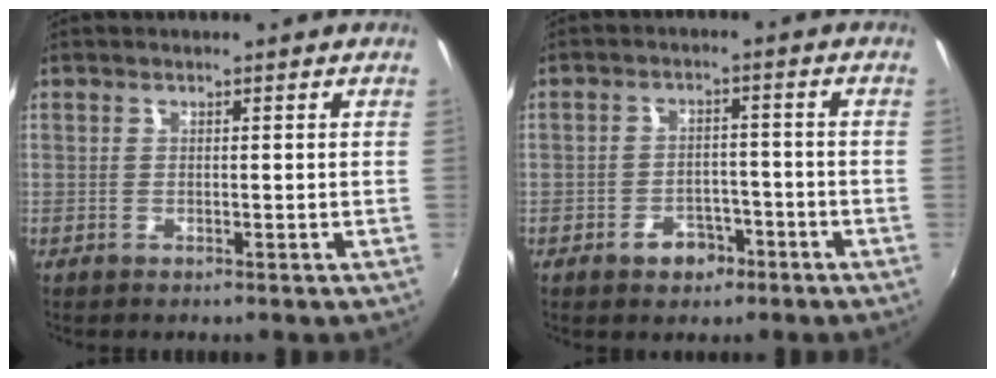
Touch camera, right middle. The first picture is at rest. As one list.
[{"total": 5.0, "force": [-3.1, 3.4, 2.0], "torque": [-0.045, 0.007, -0.036]}]